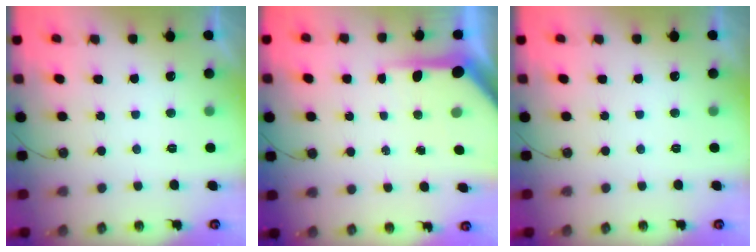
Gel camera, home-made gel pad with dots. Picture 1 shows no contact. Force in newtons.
{"total": 8.3, "press": 8.2, "slide": 1.0}
{"total": 0.0}